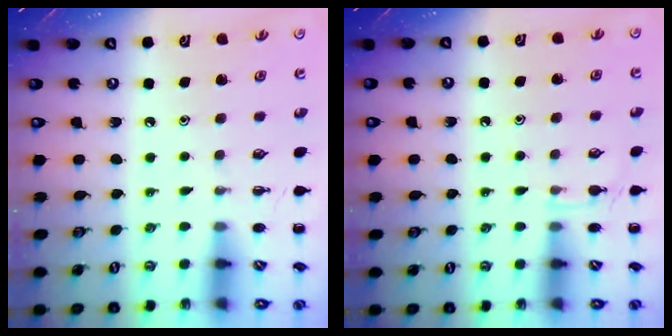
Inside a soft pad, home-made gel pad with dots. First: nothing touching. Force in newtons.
{"total": 3.5, "press": 3.2, "slide": 1.4}